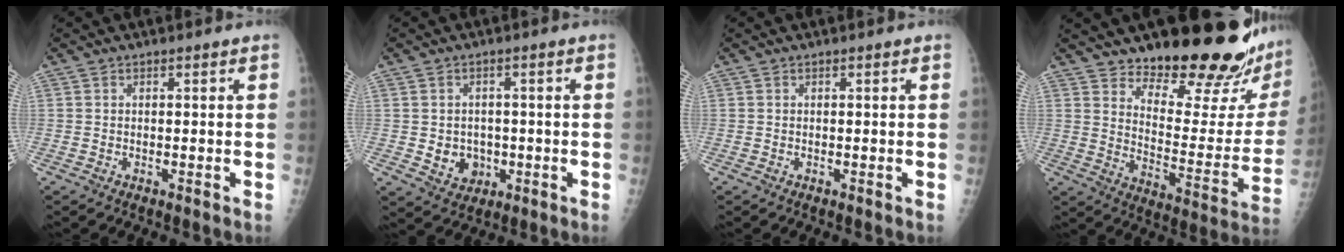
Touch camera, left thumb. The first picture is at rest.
{"total": 5.6, "force": [-0.8, 4.9, 2.5], "torque": [-0.012, 0.005, -0.002]}
{"total": 0.0}
{"total": 23.3, "force": [19.4, 5.4, 11.7], "torque": [-0.124, -0.166, 0.263]}